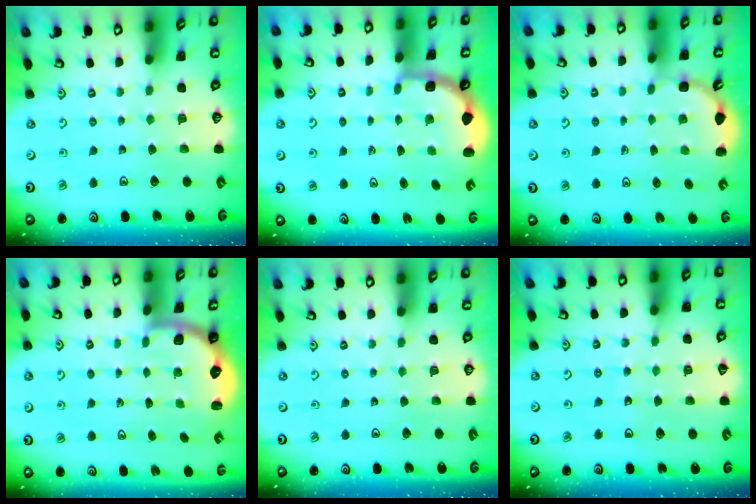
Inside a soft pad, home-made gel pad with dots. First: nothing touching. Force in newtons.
{"total": 2.8, "press": 2.3, "slide": 1.7}
{"total": 2.8, "press": 1.8, "slide": 2.1}
{"total": 2.3, "press": 2.0, "slide": 1.2}
{"total": 0.0}
{"total": 3.8, "press": 3.8, "slide": 0.4}